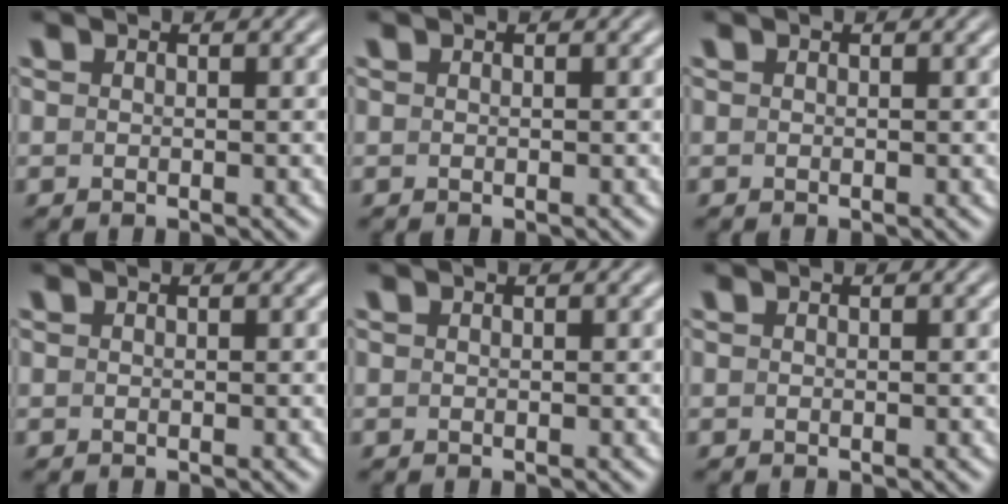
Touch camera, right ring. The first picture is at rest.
{"total": 0.0}
{"total": 0.0}
{"total": 0.0}
{"total": 0.0}
{"total": 0.0}